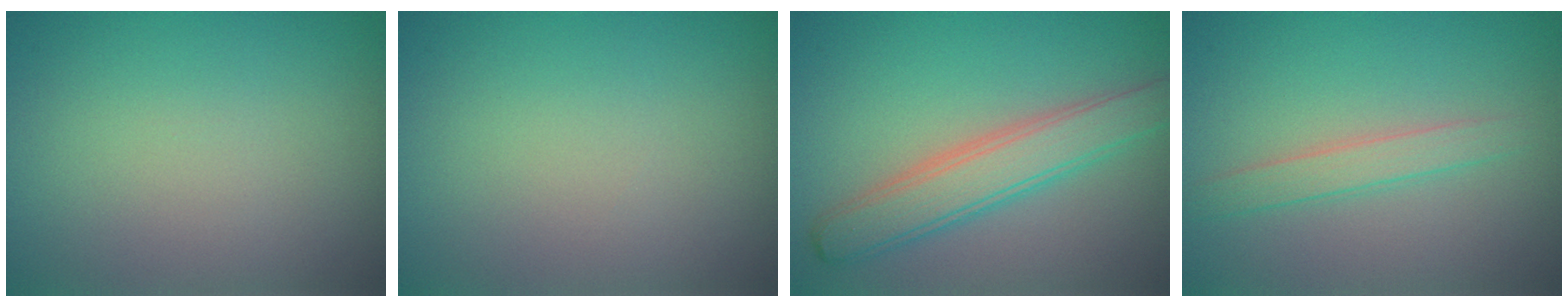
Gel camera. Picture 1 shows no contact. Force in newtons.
{"total": 0.0}
{"total": 4.4, "press": 4.4, "slide": 0.2}
{"total": 1.9, "press": 1.9, "slide": 0.1}